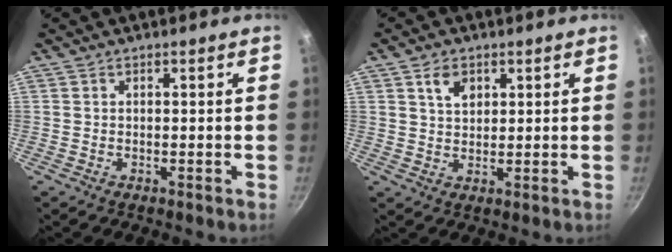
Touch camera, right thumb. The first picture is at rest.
{"total": 4.3, "force": [2.1, 2.9, 2.4], "torque": [-0.026, -0.009, 0.038]}